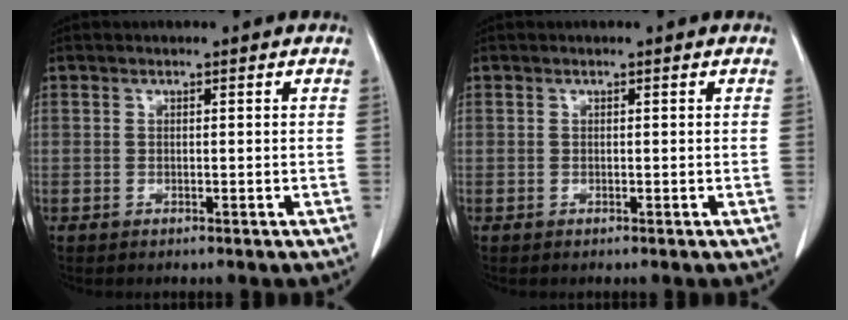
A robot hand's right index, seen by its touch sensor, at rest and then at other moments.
{"total": 0.0}